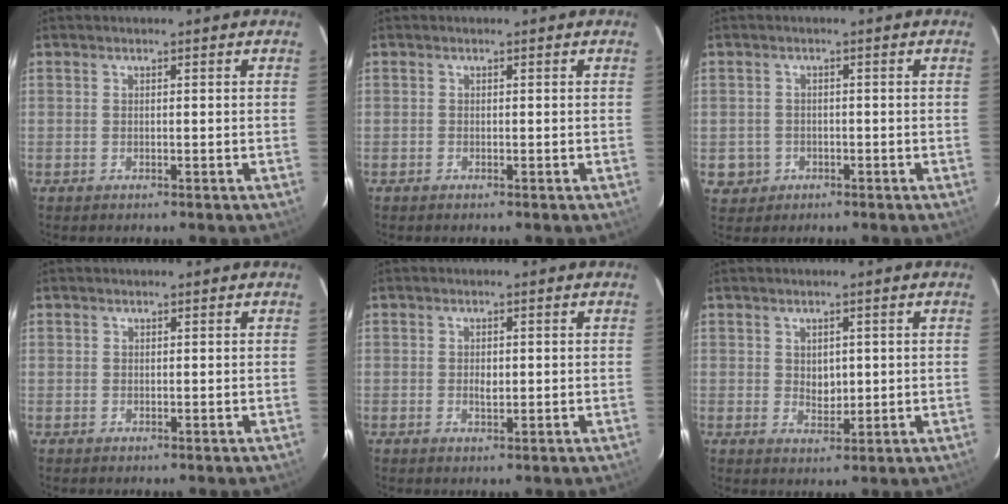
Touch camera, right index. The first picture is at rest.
{"total": 0.0}
{"total": 4.0, "force": [-1.0, 3.8, 0.5], "torque": [-0.019, 0.010, -0.007]}
{"total": 0.6, "force": [0.1, 0.6, -0.1], "torque": [0.004, 0.003, 0.001]}
{"total": 1.9, "force": [-0.1, 1.0, 1.5], "torque": [-0.025, -0.001, -0.001]}
{"total": 3.3, "force": [0.6, 2.5, 2.1], "torque": [-0.030, -0.001, 0.014]}